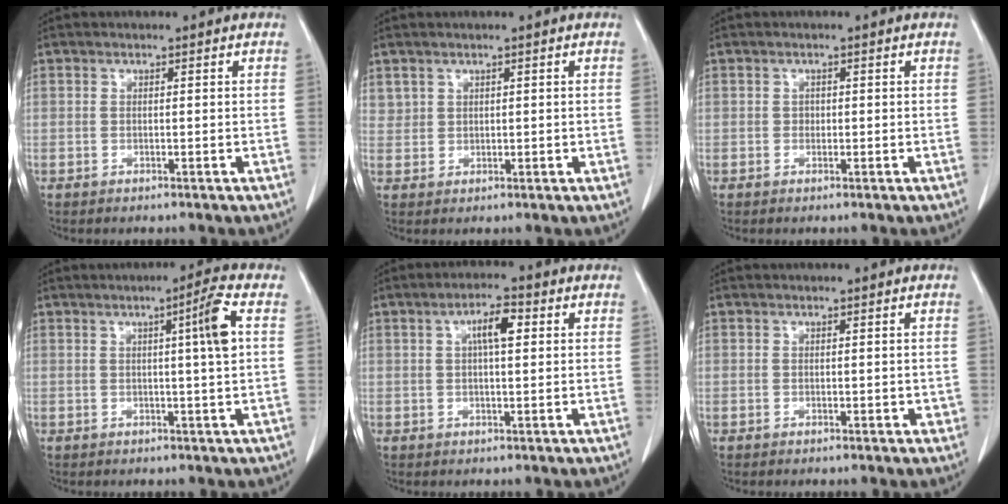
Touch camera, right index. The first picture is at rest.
{"total": 1.8, "force": [1.2, 1.4, 0.1], "torque": [0.007, 0.003, 0.023]}
{"total": 0.7, "force": [-0.1, 0.6, 0.2], "torque": [0.002, 0.003, -0.001]}
{"total": 5.4, "force": [1.0, -1.0, 5.2], "torque": [-0.080, 0.000, 0.016]}
{"total": 4.6, "force": [1.3, 1.1, 4.3], "torque": [-0.076, 0.010, 0.021]}
{"total": 1.1, "force": [-0.1, 0.7, 0.8], "torque": [-0.007, 0.003, 0.002]}